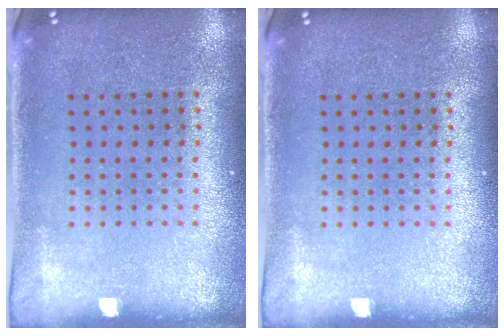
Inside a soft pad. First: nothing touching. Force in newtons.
{"total": 0.0}